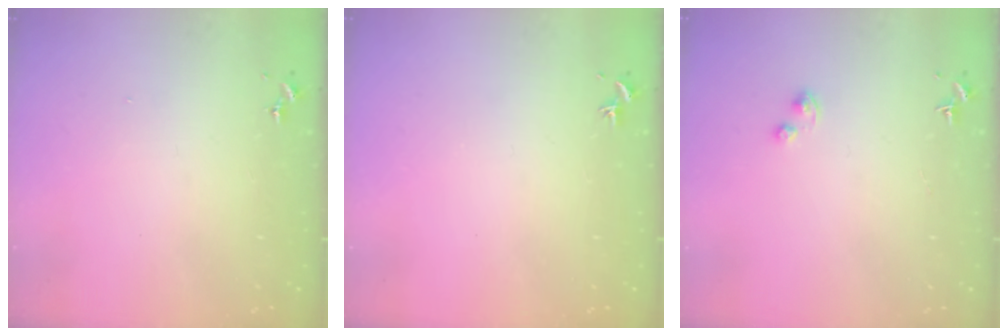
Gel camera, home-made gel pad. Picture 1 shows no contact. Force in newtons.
{"total": 0.0}
{"total": 1.6, "press": 1.5, "slide": 0.3}